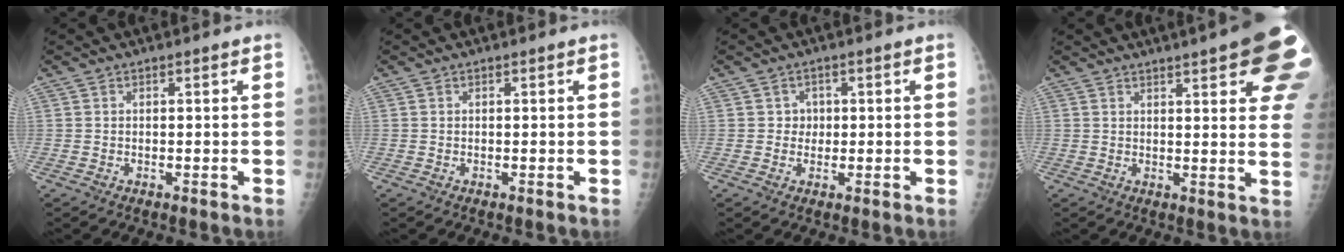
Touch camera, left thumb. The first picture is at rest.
{"total": 0.0}
{"total": 2.5, "force": [0.1, 2.3, 0.7], "torque": [0.011, 0.007, -0.004]}
{"total": 18.7, "force": [9.5, 4.4, 15.6], "torque": [-0.161, -0.016, 0.106]}